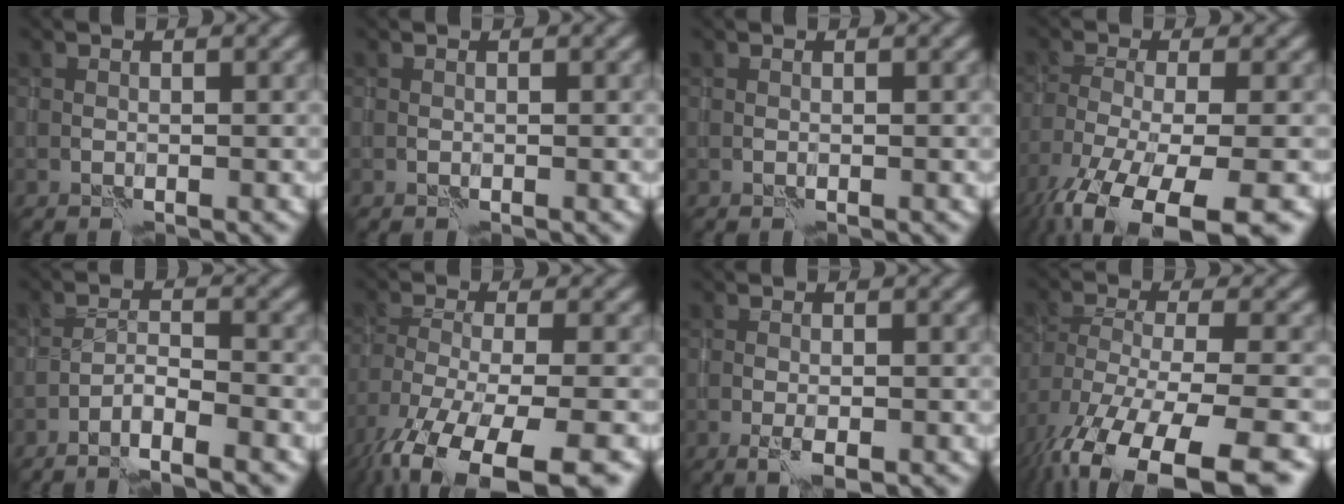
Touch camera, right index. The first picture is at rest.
{"total": 0.0}
{"total": 0.0}
{"total": 12.5, "force": [-8.9, 4.0, 7.9], "torque": [-0.165, -0.047, -0.122]}
{"total": 3.7, "force": [-2.8, 0.5, 2.3], "torque": [-0.037, 0.007, -0.051]}
{"total": 13.6, "force": [-9.9, 4.8, 7.9], "torque": [-0.165, -0.047, -0.130]}
{"total": 1.9, "force": [-0.8, 0.6, 1.6], "torque": [-0.033, -0.003, -0.013]}
{"total": 14.0, "force": [-8.8, 6.4, 8.8], "torque": [-0.178, -0.048, -0.100]}